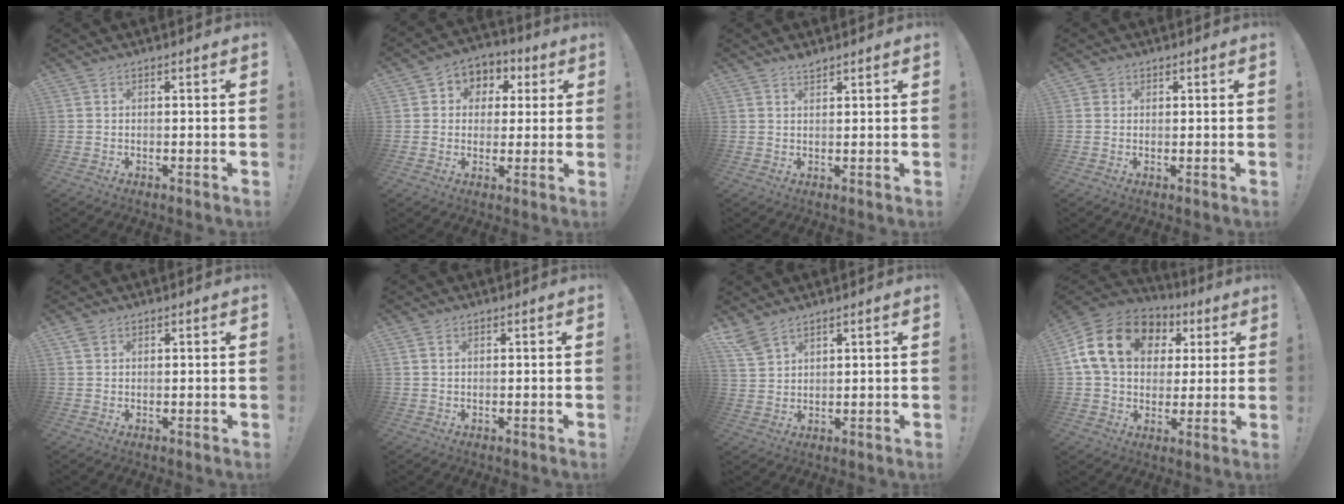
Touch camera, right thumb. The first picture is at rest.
{"total": 6.5, "force": [-0.4, 6.3, 1.8], "torque": [-0.021, 0.007, -0.001]}
{"total": 1.9, "force": [1.7, 0.3, 0.6], "torque": [-0.006, -0.010, 0.031]}
{"total": 1.6, "force": [1.0, 1.2, -0.3], "torque": [0.011, -0.001, 0.018]}
{"total": 1.8, "force": [1.4, 1.1, 0.3], "torque": [-0.002, -0.001, 0.027]}
{"total": 1.1, "force": [0.6, 0.6, 0.7], "torque": [-0.008, -0.002, 0.010]}
{"total": 5.5, "force": [4.6, 2.2, 1.8], "torque": [-0.040, -0.020, 0.092]}
{"total": 19.3, "force": [5.6, 14.1, 11.9], "torque": [-0.211, 0.000, 0.109]}